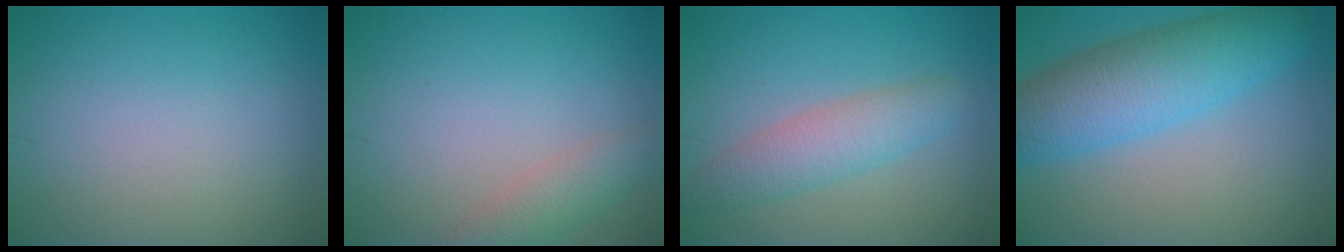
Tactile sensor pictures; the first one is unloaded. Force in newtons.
{"total": 2.5, "press": 2.5, "slide": 0.2}
{"total": 3.8, "press": 3.8, "slide": 0.1}
{"total": 7.7, "press": 7.7, "slide": 0.2}